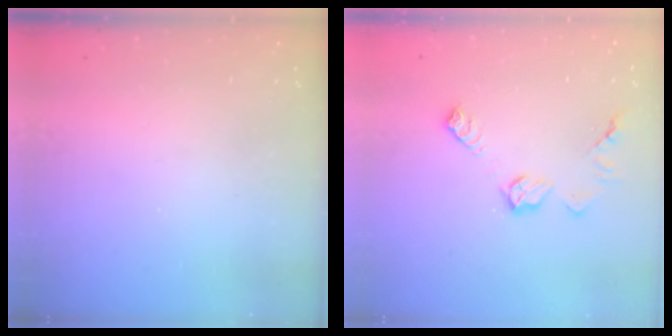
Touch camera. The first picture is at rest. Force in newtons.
{"total": 9.1, "press": 9.1, "slide": 0.2}